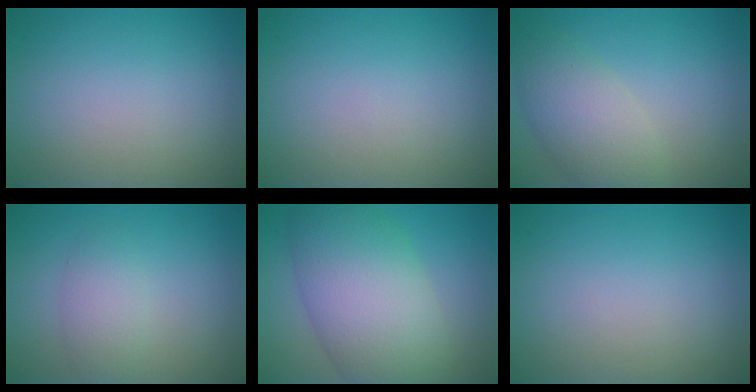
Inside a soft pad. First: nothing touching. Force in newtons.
{"total": 0.0}
{"total": 4.6, "press": 4.6, "slide": 0.3}
{"total": 2.3, "press": 2.3, "slide": 0.1}
{"total": 9.9, "press": 9.9, "slide": 0.5}
{"total": 0.0}